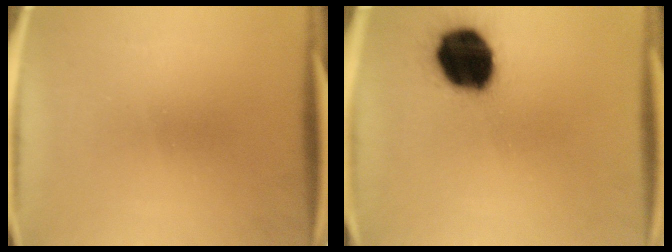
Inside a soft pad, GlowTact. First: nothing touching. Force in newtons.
{"total": 19.6}